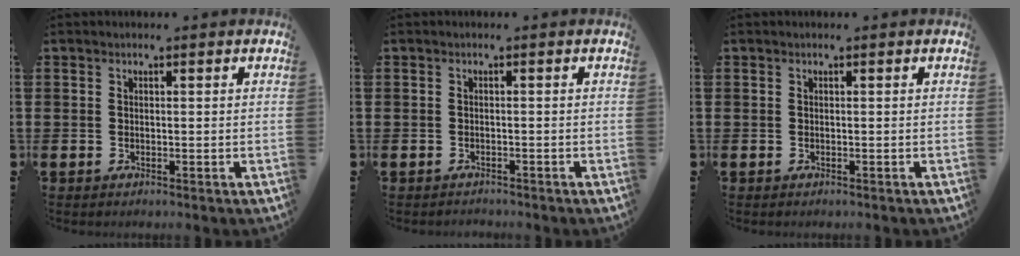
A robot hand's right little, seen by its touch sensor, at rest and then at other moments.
{"total": 0.6, "force": [-0.6, 0.0, 0.0], "torque": [-0.001, -0.002, -0.013]}
{"total": 0.0}